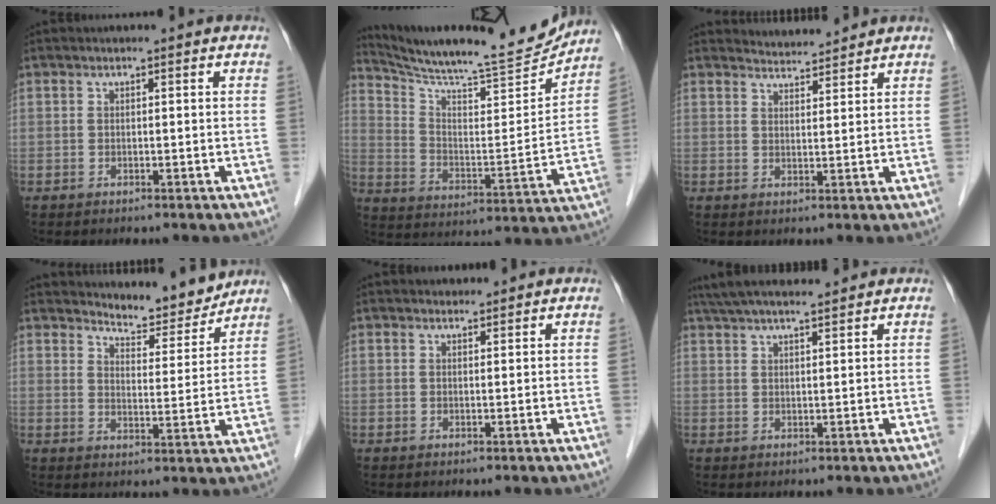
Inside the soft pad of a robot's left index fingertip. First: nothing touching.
{"total": 19.7, "force": [18.7, 0.6, 6.1], "torque": [-0.112, -0.053, 0.279]}
{"total": 3.6, "force": [3.6, 0.1, -0.3], "torque": [-0.007, 0.009, 0.061]}
{"total": 7.1, "force": [7.1, 0.9, 0.4], "torque": [-0.013, -0.010, 0.104]}
{"total": 1.2, "force": [1.1, 0.4, 0.1], "torque": [-0.008, 0.005, 0.019]}
{"total": 10.1, "force": [8.8, 0.8, 4.7], "torque": [-0.078, 0.031, 0.137]}